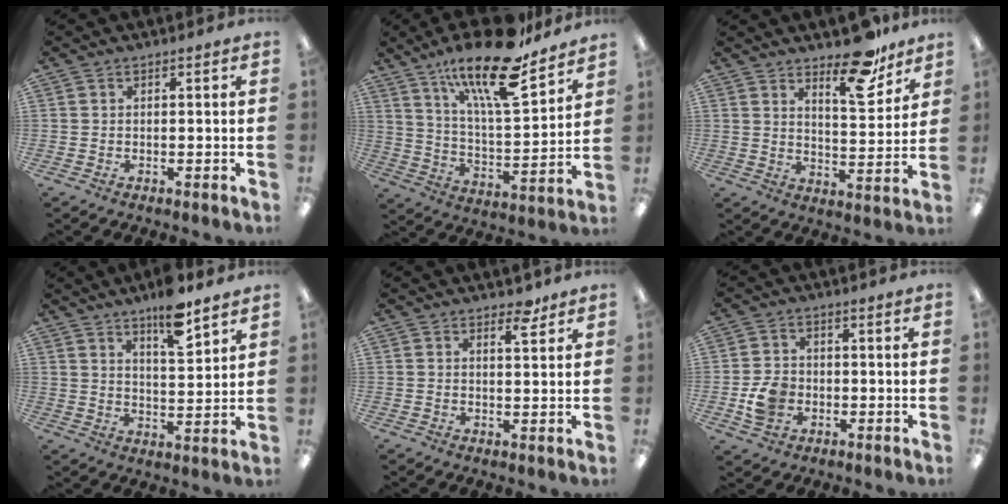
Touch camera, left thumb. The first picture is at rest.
{"total": 21.5, "force": [15.8, 5.8, 13.3], "torque": [-0.227, -0.099, 0.263]}
{"total": 13.9, "force": [10.3, 5.3, 7.7], "torque": [-0.092, -0.070, 0.174]}
{"total": 9.6, "force": [7.5, 2.4, 5.6], "torque": [-0.079, -0.048, 0.125]}
{"total": 4.1, "force": [3.2, 1.5, 2.1], "torque": [-0.007, -0.020, 0.048]}
{"total": 6.7, "force": [-1.7, 5.5, 3.5], "torque": [-0.071, 0.006, -0.030]}